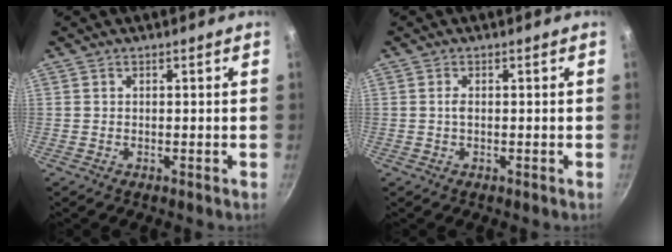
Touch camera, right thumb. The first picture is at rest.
{"total": 1.1, "force": [0.0, 0.6, 1.0], "torque": [-0.019, 0.002, -0.002]}